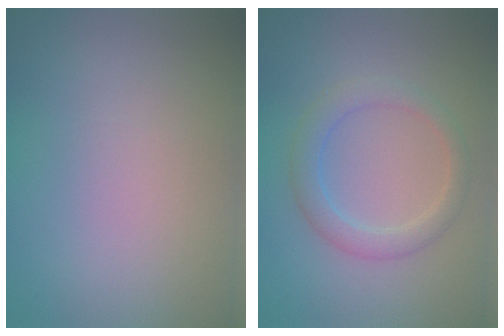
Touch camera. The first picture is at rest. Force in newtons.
{"total": 2.7, "press": 2.6, "slide": 0.3}